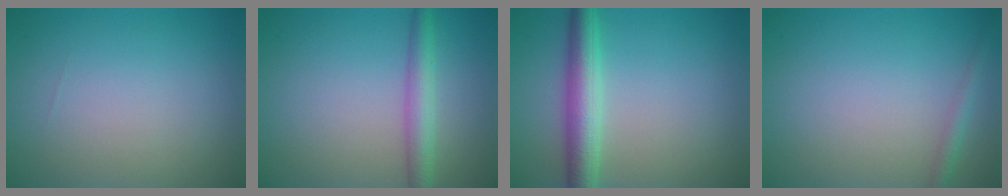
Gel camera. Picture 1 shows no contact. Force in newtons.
{"total": 3.1, "press": 3.1, "slide": 0.1}
{"total": 4.4, "press": 4.4, "slide": 0.2}
{"total": 1.3, "press": 1.3, "slide": 0.1}